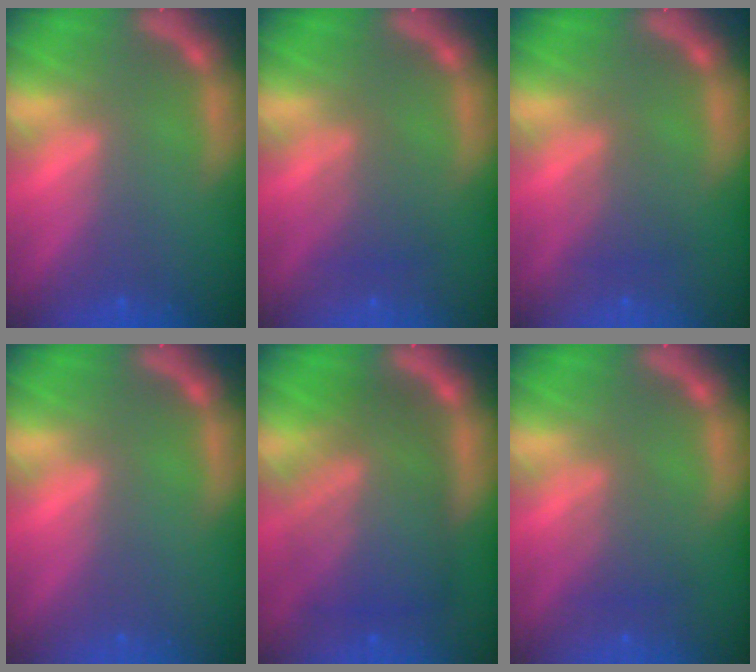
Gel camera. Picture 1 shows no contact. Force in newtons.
{"total": 2.5}
{"total": 2.0}
{"total": 0.0}
{"total": 9.4}
{"total": 2.5}